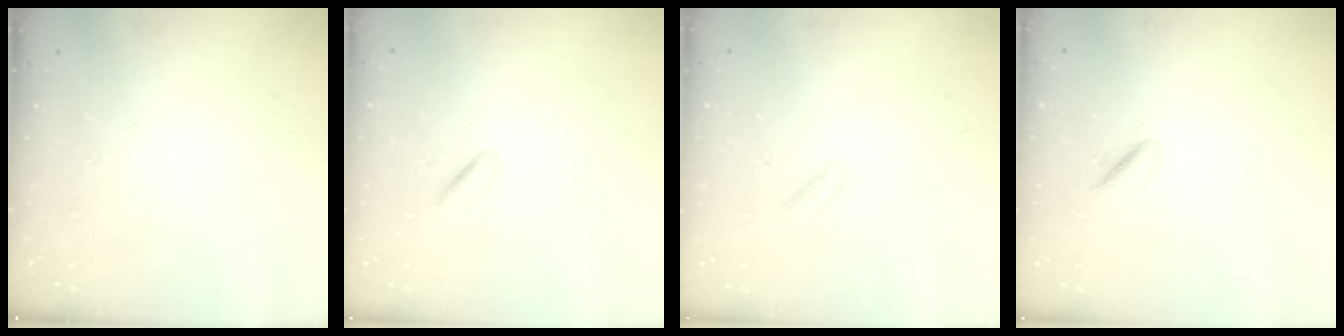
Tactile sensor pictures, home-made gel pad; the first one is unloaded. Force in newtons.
{"total": 1.5, "press": 1.3, "slide": 0.7}
{"total": 1.0, "press": 0.9, "slide": 0.5}
{"total": 2.0, "press": 1.7, "slide": 1.1}